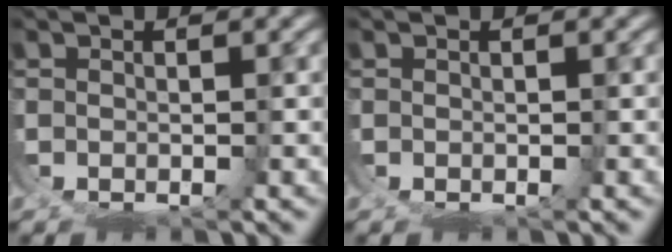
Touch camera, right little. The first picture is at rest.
{"total": 0.0}